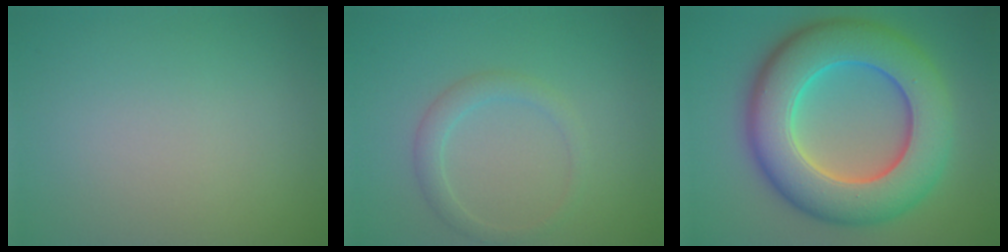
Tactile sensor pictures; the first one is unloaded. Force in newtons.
{"total": 2.0, "press": 2.0, "slide": 0.1}
{"total": 12.3, "press": 12.3, "slide": 0.2}